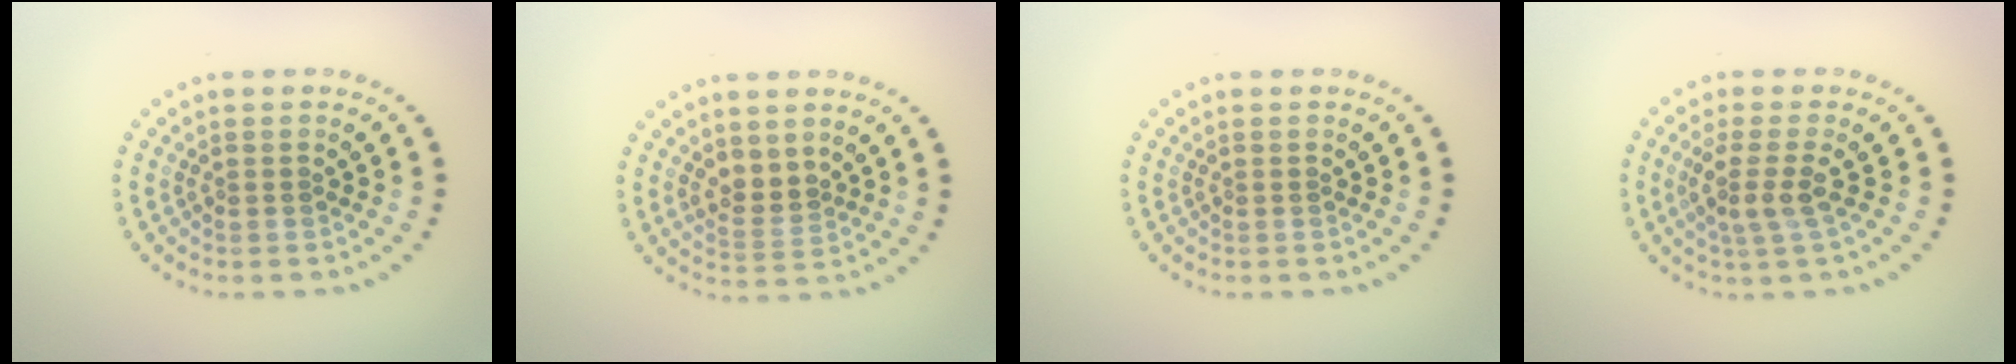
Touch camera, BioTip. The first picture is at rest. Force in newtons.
{"total": 2.0, "press": 1.7, "slide": 1.0}
{"total": 0.0}
{"total": 2.6, "press": 2.0, "slide": 1.6}